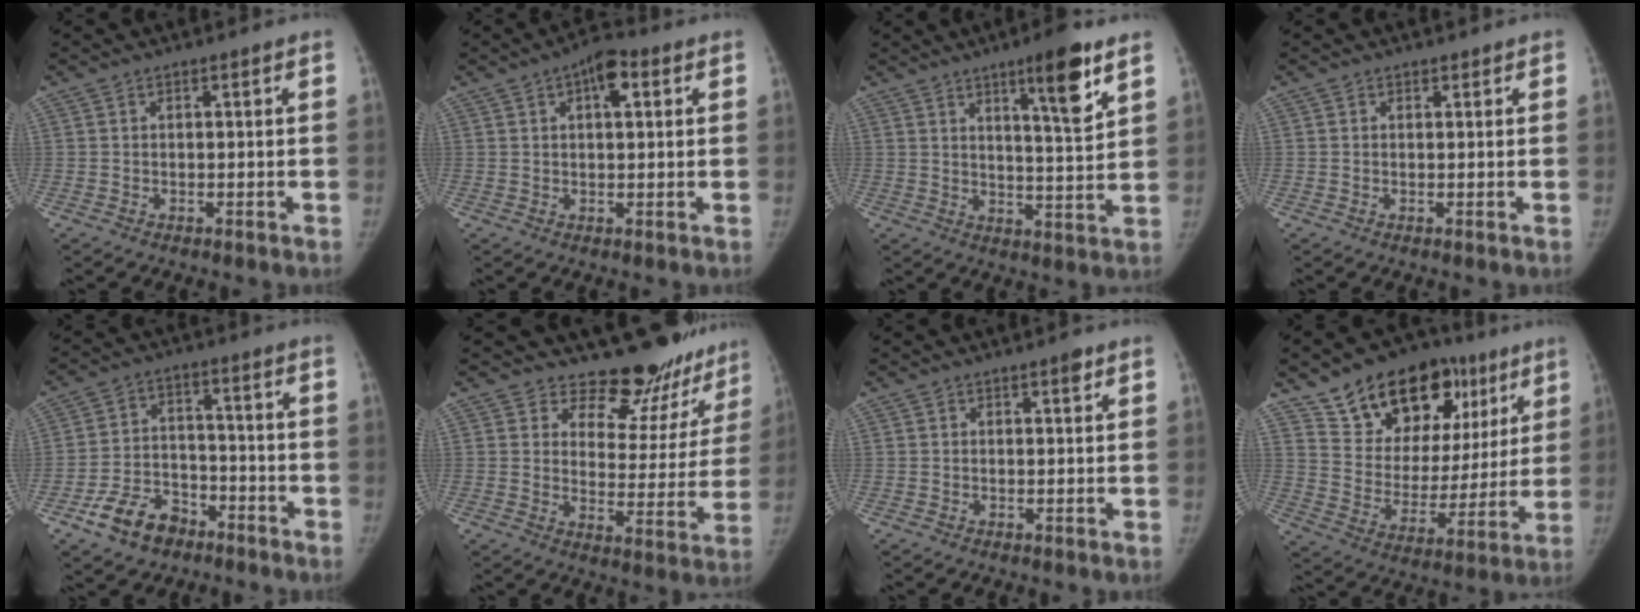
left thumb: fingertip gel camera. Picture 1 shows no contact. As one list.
[{"total": 5.9, "force": [2.3, 2.7, 4.7], "torque": [-0.057, 0.006, 0.027]}, {"total": 10.8, "force": [6.1, 1.6, 8.7], "torque": [-0.119, -0.037, 0.091]}, {"total": 0.5, "force": [0.4, 0.3, 0.2], "torque": [-0.001, -0.002, 0.003]}, {"total": 10.1, "force": [-6.3, 6.5, 4.5], "torque": [-0.060, 0.041, -0.109]}, {"total": 15.9, "force": [14.4, 6.3, 1.7], "torque": [0.041, -0.129, 0.169]}, {"total": 1.4, "force": [0.8, 0.3, 1.1], "torque": [-0.014, -0.002, 0.010]}, {"total": 23.9, "force": [13.6, 14.2, 13.7], "torque": [-0.158, -0.022, 0.221]}]